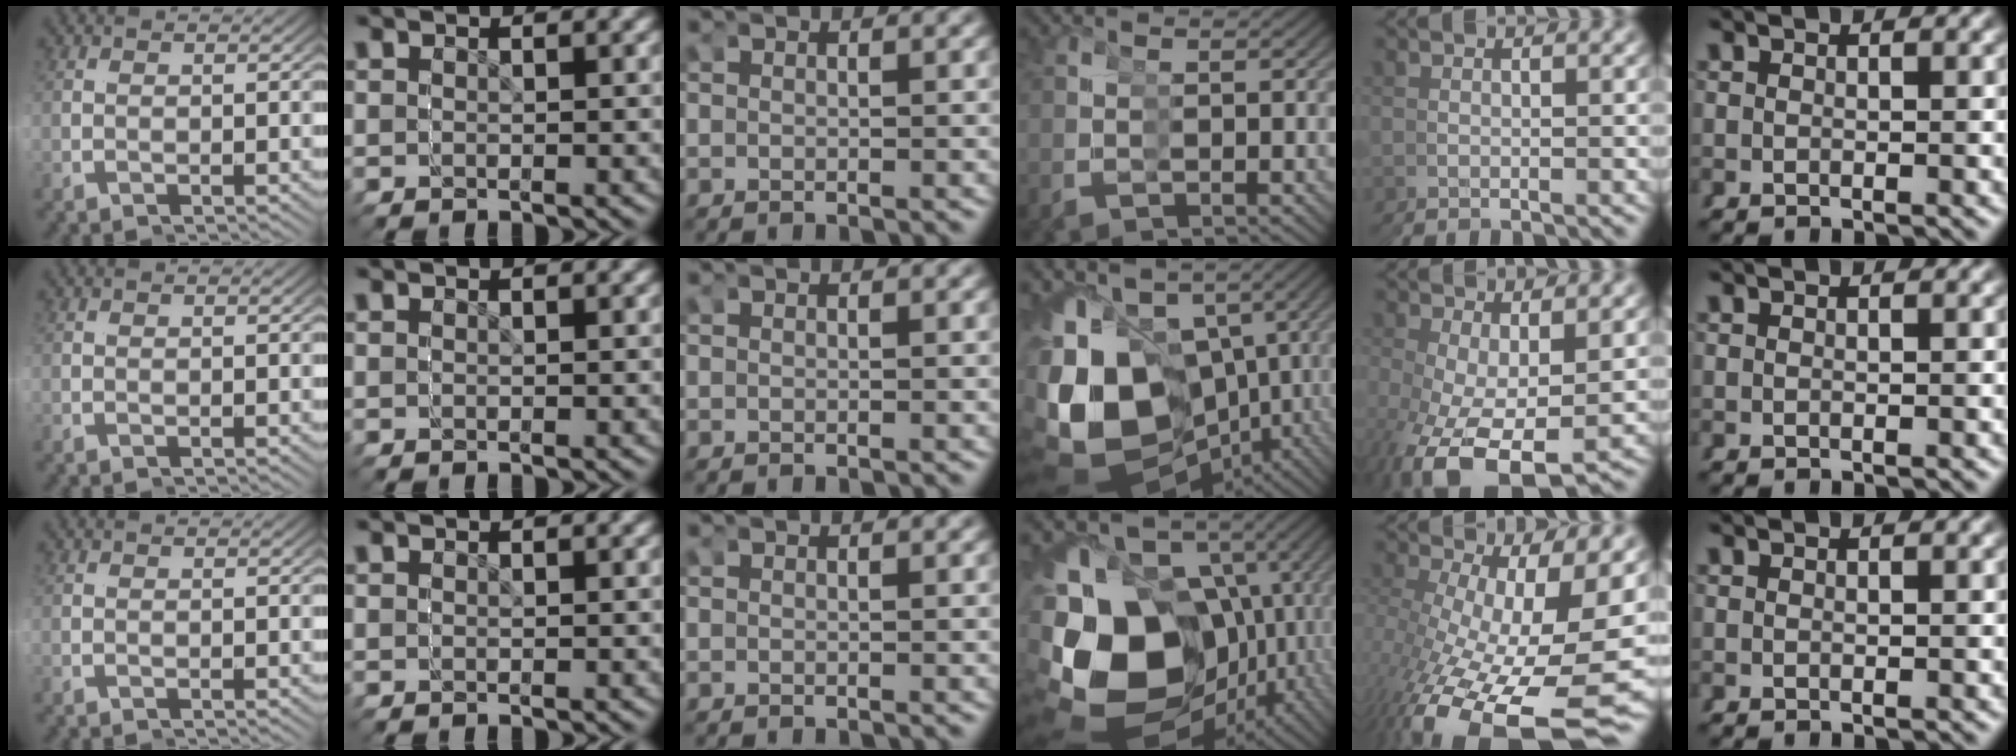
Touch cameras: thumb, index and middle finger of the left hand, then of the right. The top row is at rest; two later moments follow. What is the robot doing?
{"motion": "grasp_and_lifting", "object": "straw"}